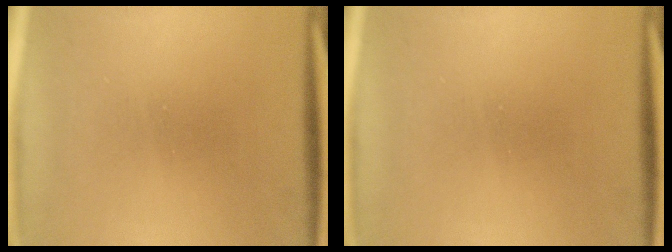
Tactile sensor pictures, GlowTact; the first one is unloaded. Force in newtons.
{"total": 0.0}